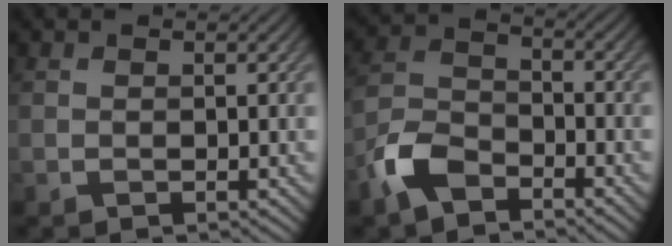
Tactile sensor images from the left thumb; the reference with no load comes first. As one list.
[{"total": 6.6, "force": [-4.5, 3.2, 3.6], "torque": [-0.080, -0.001, -0.108]}]